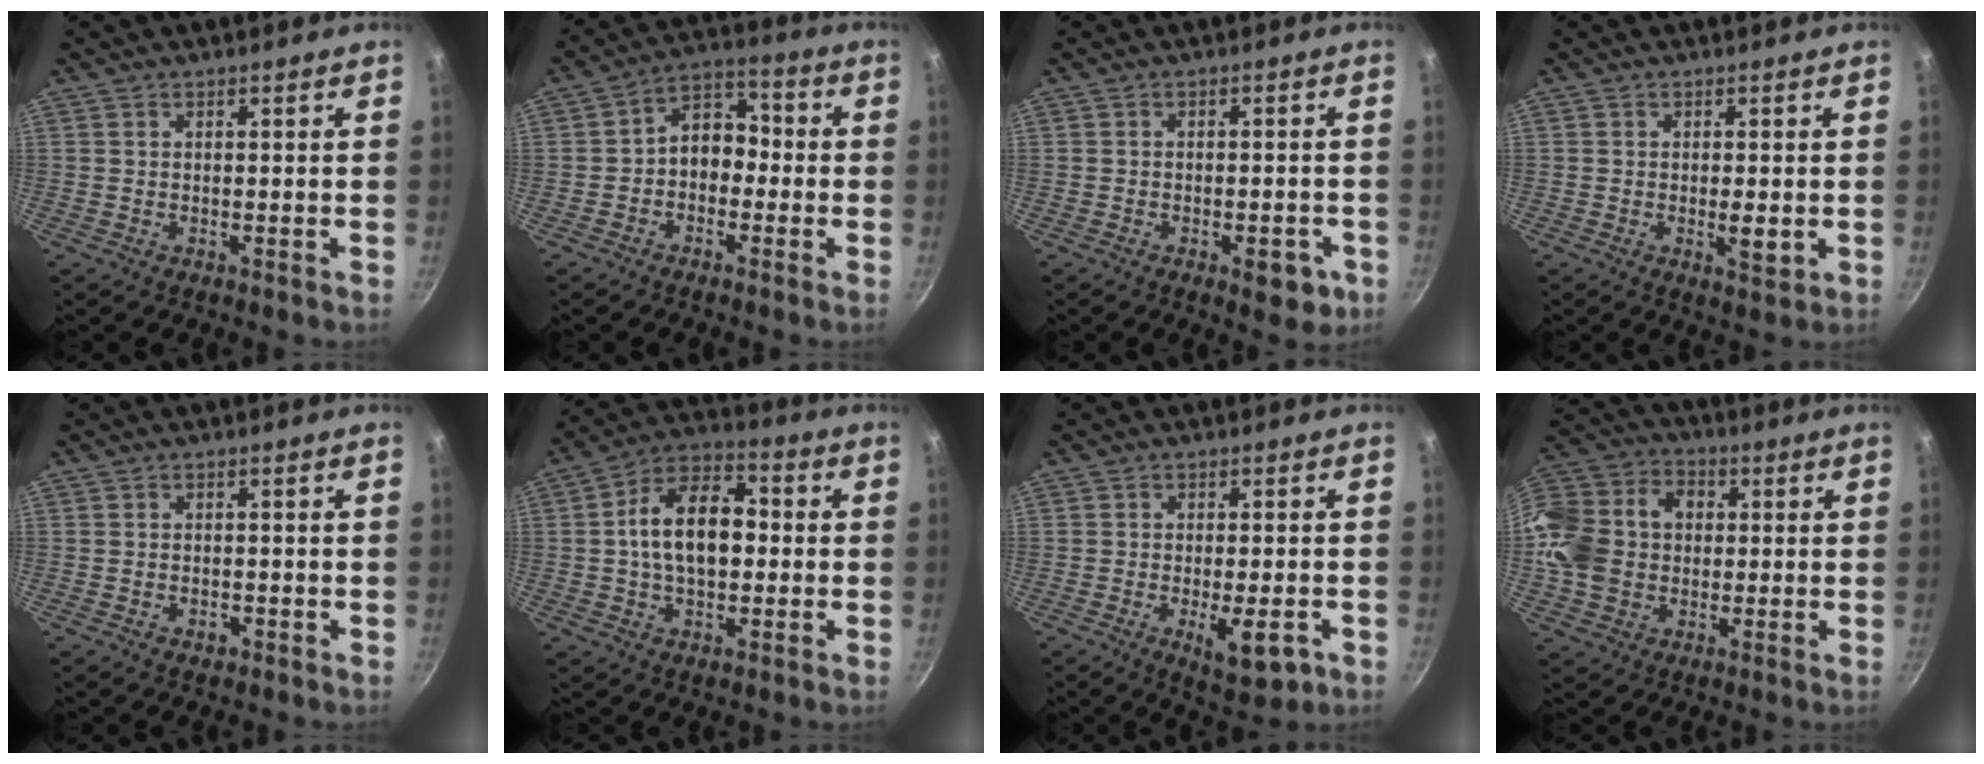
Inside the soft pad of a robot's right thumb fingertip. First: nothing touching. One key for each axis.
{"total": 8.1, "fx": -1.3, "fy": 5.8, "fz": 5.5, "tx": -0.057, "ty": 0.038, "tz": -0.040}
{"total": 5.0, "fx": -2.4, "fy": 2.2, "fz": 3.8, "tx": -0.031, "ty": 0.010, "tz": -0.025}
{"total": 3.2, "fx": -0.4, "fy": 1.1, "fz": 2.9, "tx": -0.043, "ty": -0.005, "tz": -0.006}
{"total": 1.4, "fx": -0.7, "fy": 1.0, "fz": 0.7, "tx": -0.006, "ty": 0.006, "tz": -0.009}
{"total": 13.8, "fx": 0.2, "fy": 8.3, "fz": 11.0, "tx": -0.172, "ty": 0.029, "tz": -0.007}
{"total": 7.5, "fx": -2.8, "fy": 2.7, "fz": 6.4, "tx": -0.092, "ty": -0.001, "tz": -0.034}
{"total": 17.4, "fx": 0.5, "fy": 13.5, "fz": 11.0, "tx": -0.222, "ty": 0.031, "tz": 0.006}